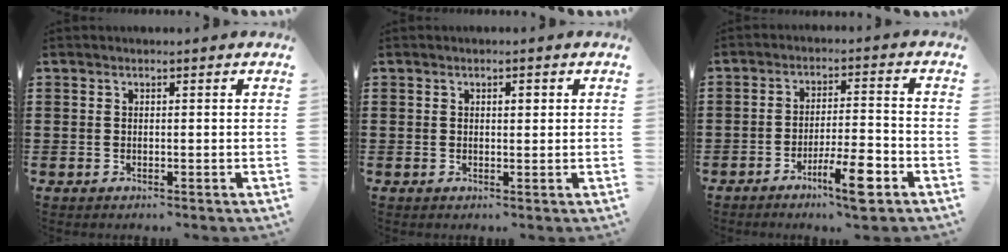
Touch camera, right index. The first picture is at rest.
{"total": 1.3, "force": [0.4, 0.5, 1.1], "torque": [-0.021, 0.005, 0.005]}
{"total": 7.8, "force": [-4.6, 1.0, 6.1], "torque": [-0.107, -0.001, -0.080]}